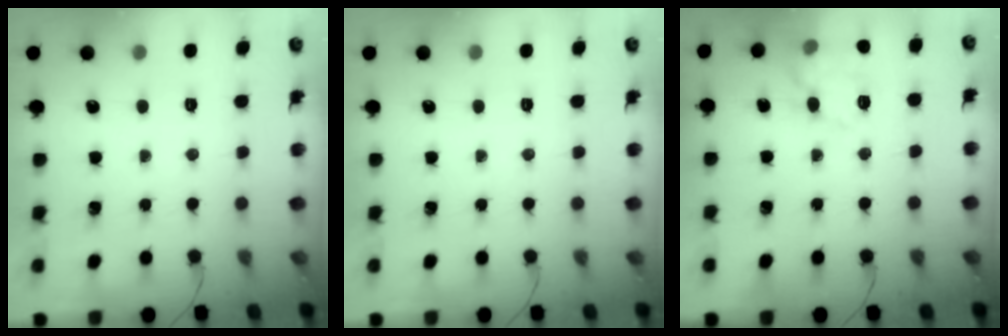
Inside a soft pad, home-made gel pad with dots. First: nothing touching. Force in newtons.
{"total": 0.0}
{"total": 13.4, "press": 13.4, "slide": 0.4}